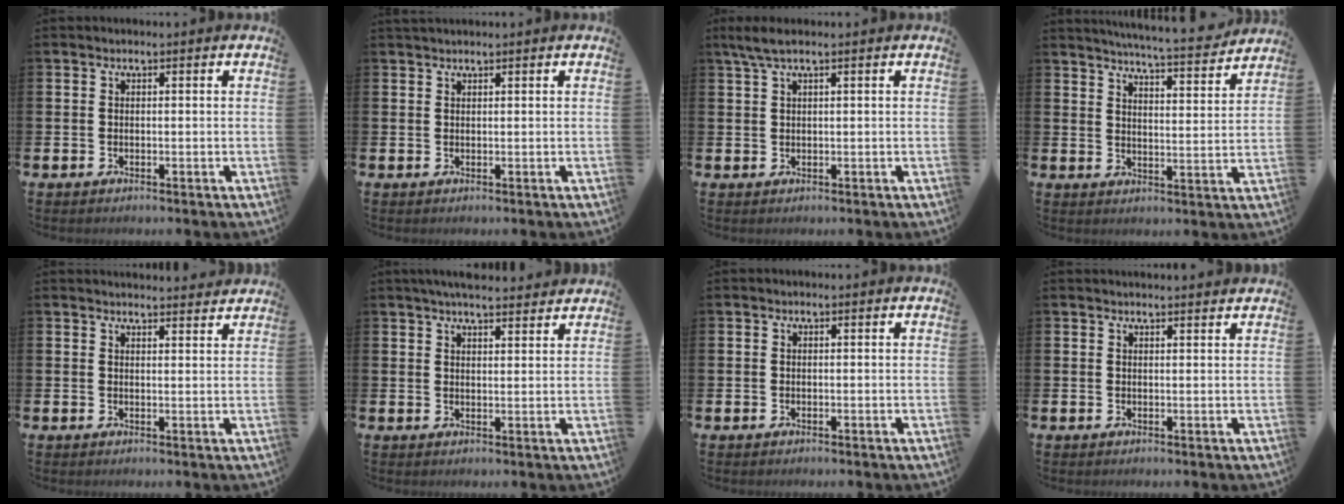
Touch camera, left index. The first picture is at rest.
{"total": 0.9, "force": [0.9, 0.0, 0.2], "torque": [0.003, -0.001, 0.015]}
{"total": 2.5, "force": [1.5, 0.3, 2.0], "torque": [-0.040, 0.003, 0.027]}
{"total": 6.0, "force": [5.8, -0.3, 1.3], "torque": [-0.030, -0.048, 0.097]}
{"total": 2.4, "force": [2.4, 0.1, 0.0], "torque": [0.009, -0.020, 0.041]}
{"total": 4.5, "force": [4.2, 0.6, 1.4], "torque": [-0.021, -0.020, 0.074]}
{"total": 0.0}
{"total": 1.2, "force": [1.2, 0.0, 0.2], "torque": [0.011, -0.008, 0.018]}